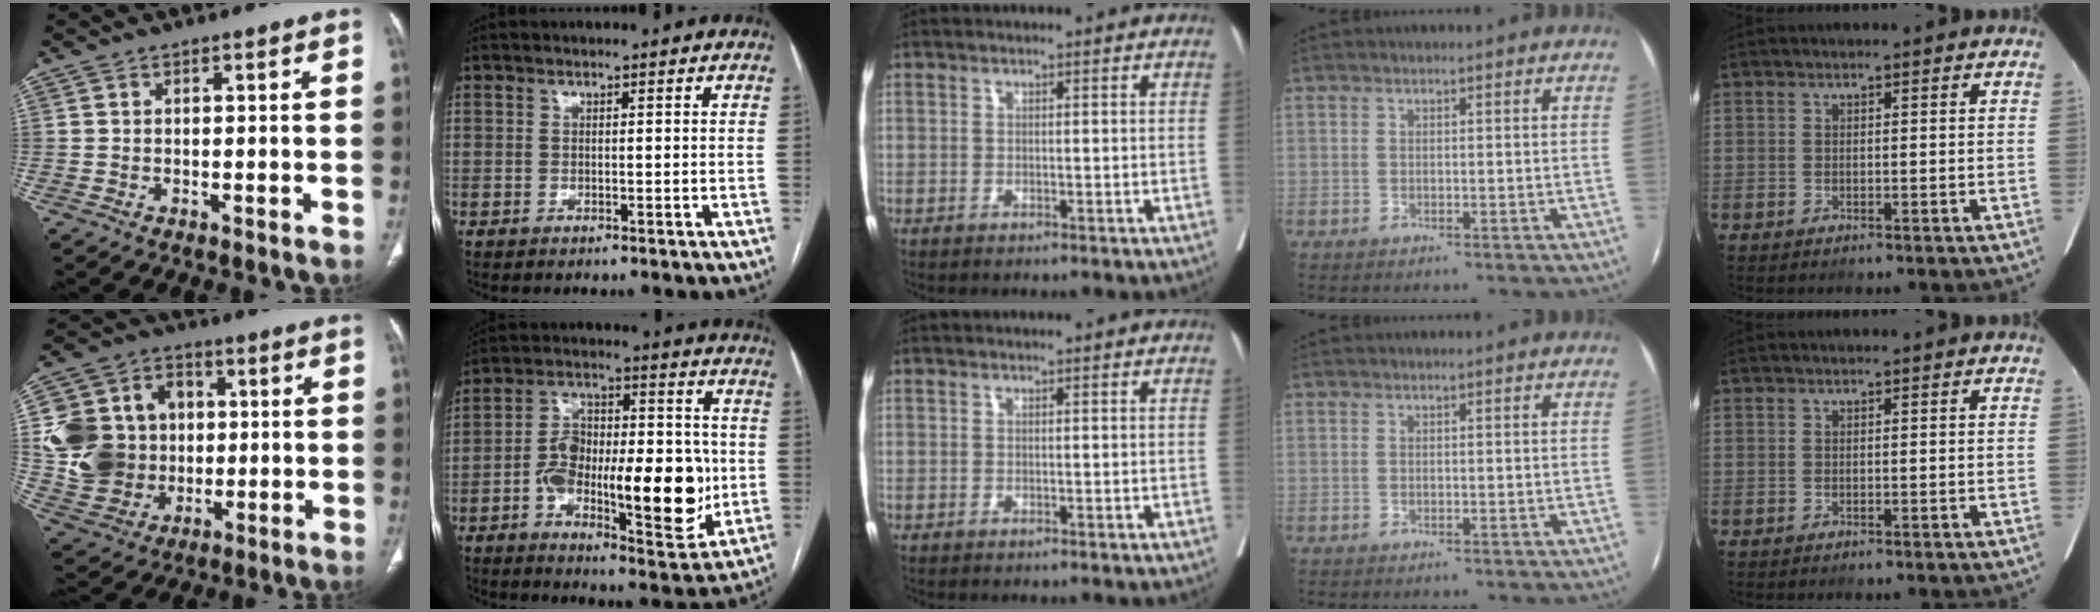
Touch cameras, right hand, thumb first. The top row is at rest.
{"thumb": {"total": 18.7, "force": [1.0, 16.0, 9.5], "torque": [-0.157, 0.021, 0.036]}, "index": {"total": 19.3, "force": [-3.6, 6.9, 17.6], "torque": [-0.281, 0.019, -0.047]}}